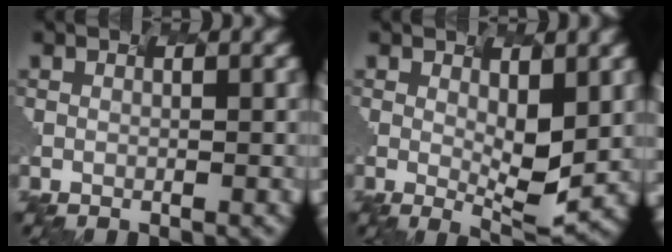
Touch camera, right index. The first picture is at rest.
{"total": 2.1, "force": [-0.3, -0.5, 2.0], "torque": [-0.061, -0.029, 0.028]}